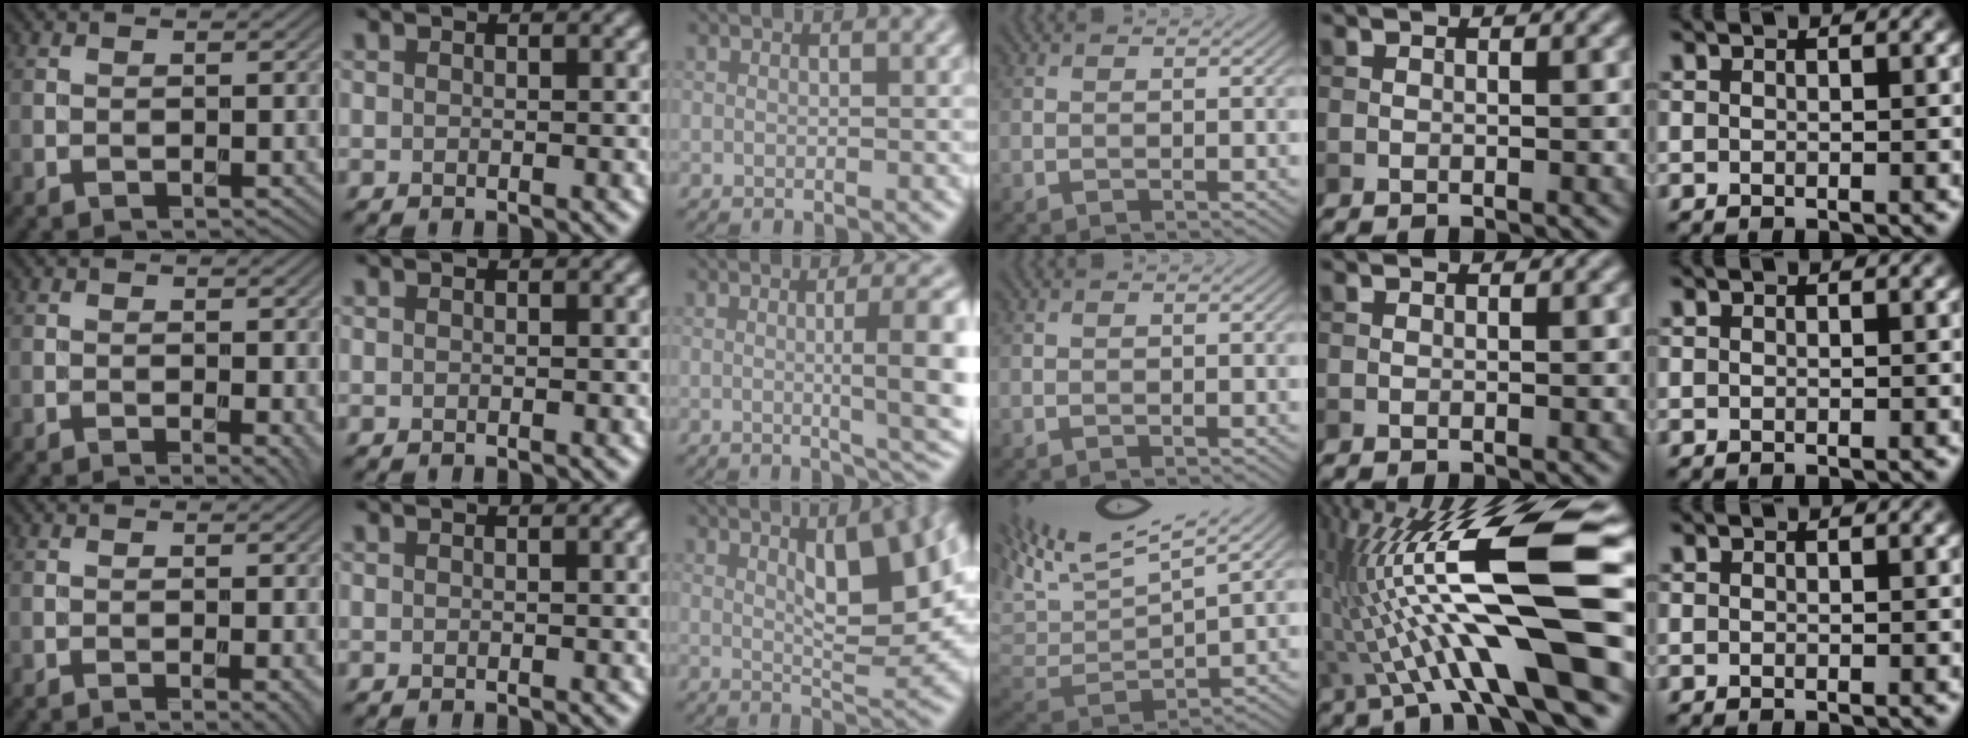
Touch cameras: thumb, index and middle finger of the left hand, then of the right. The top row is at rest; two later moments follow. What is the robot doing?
{"motion": "unscrew", "object": "dispenser bottle"}